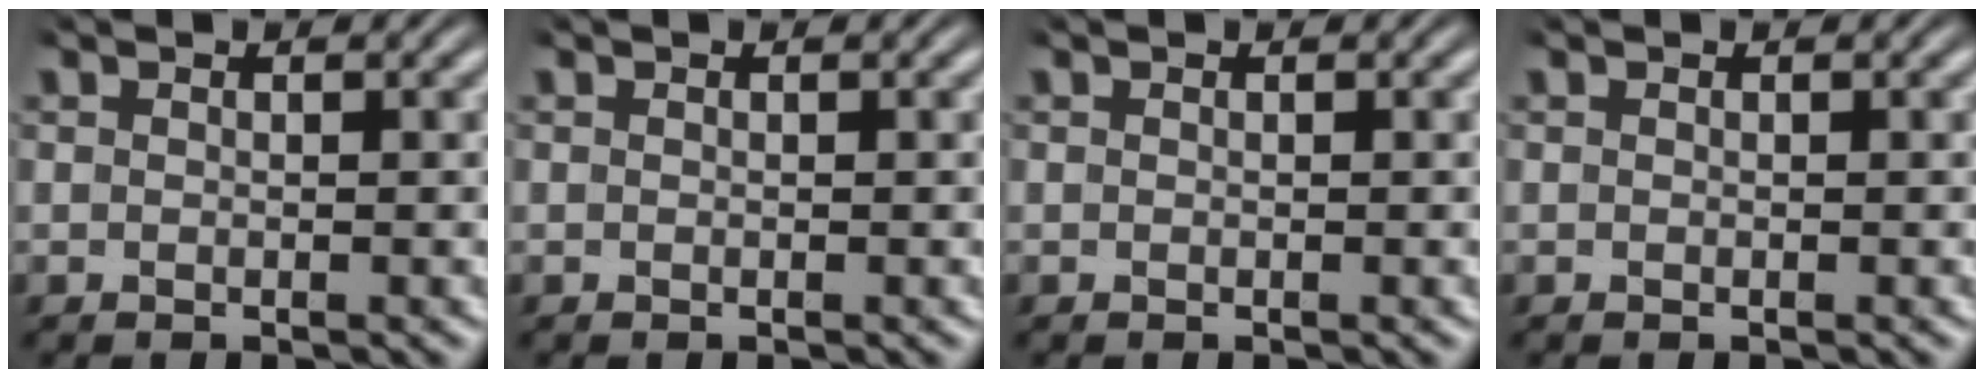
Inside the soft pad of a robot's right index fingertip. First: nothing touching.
{"total": 0.0}
{"total": 0.0}
{"total": 0.0}